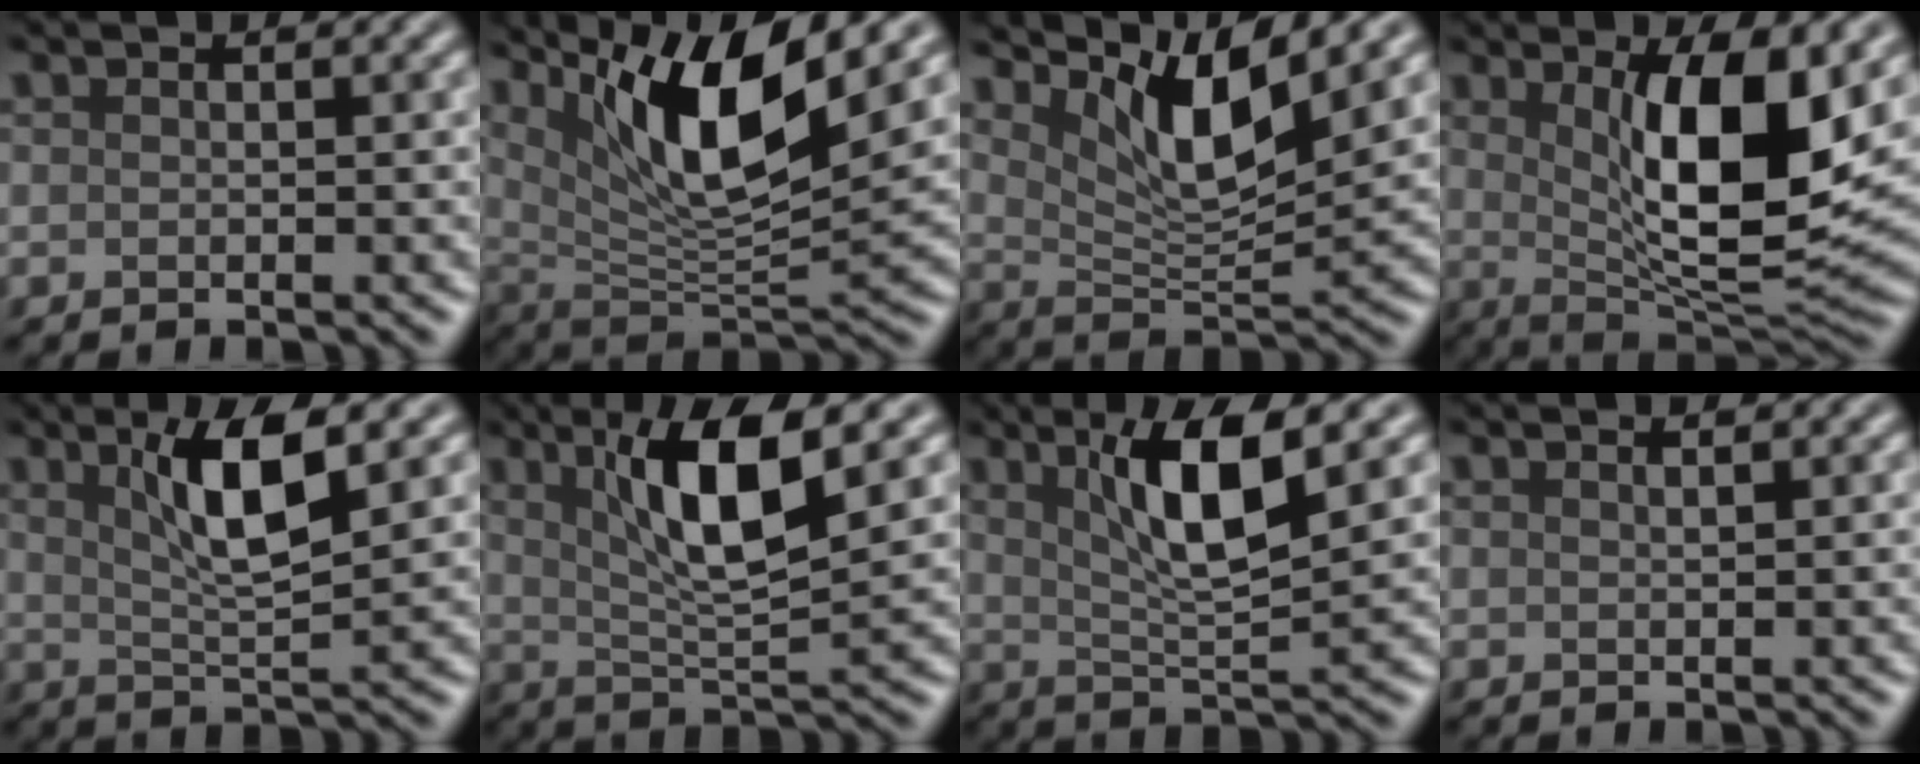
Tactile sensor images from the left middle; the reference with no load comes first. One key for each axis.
{"total": 10.0, "fx": 5.1, "fy": 2.4, "fz": 8.3, "tx": -0.134, "ty": -0.010, "tz": 0.099}
{"total": 6.9, "fx": 4.2, "fy": 1.8, "fz": 5.3, "tx": -0.098, "ty": -0.006, "tz": 0.078}
{"total": 10.2, "fx": 2.1, "fy": 3.1, "fz": 9.4, "tx": -0.146, "ty": -0.013, "tz": 0.043}
{"total": 5.7, "fx": 2.2, "fy": 1.1, "fz": 5.2, "tx": -0.092, "ty": 0.002, "tz": 0.042}
{"total": 7.5, "fx": 2.8, "fy": 1.5, "fz": 6.8, "tx": -0.114, "ty": 0.001, "tz": 0.051}
{"total": 6.8, "fx": 2.6, "fy": 1.2, "fz": 6.1, "tx": -0.106, "ty": 0.001, "tz": 0.049}
{"total": 0.5, "fx": 0.5, "fy": -0.1, "fz": 0.2, "tx": 0.001, "ty": 0.003, "tz": 0.010}